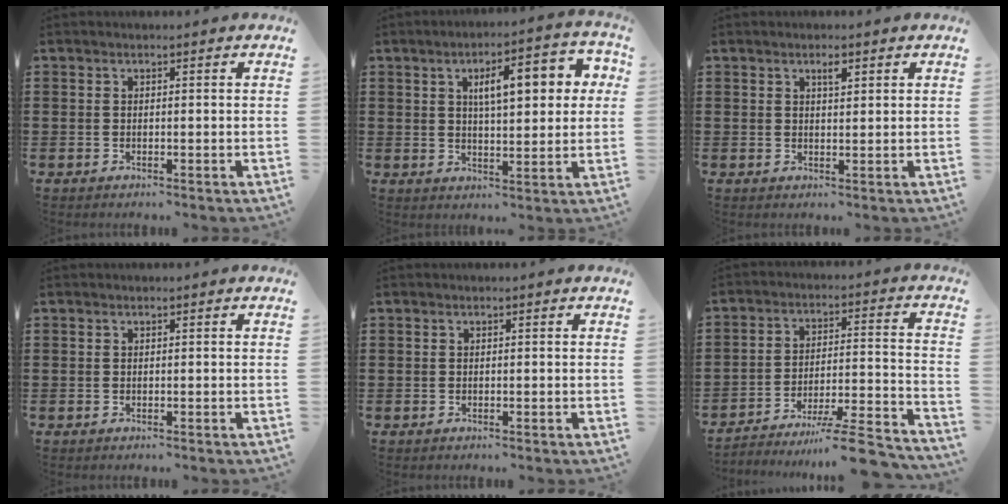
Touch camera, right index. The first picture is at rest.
{"total": 8.6, "force": [2.6, 3.0, 7.6], "torque": [-0.118, -0.001, 0.033]}
{"total": 1.7, "force": [0.9, 0.5, 1.3], "torque": [-0.028, 0.003, 0.015]}
{"total": 0.0}
{"total": 0.0}
{"total": 8.9, "force": [-7.7, 0.6, 4.4], "torque": [-0.058, 0.012, -0.147]}